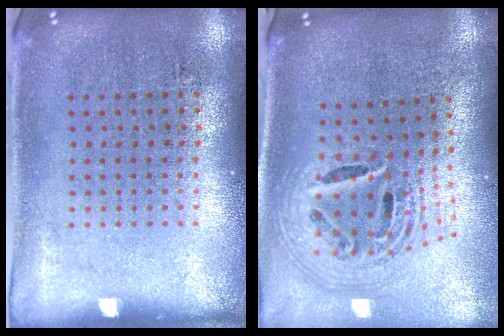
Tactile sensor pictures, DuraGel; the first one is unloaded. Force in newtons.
{"total": 2.5, "press": 1.8, "slide": 1.7}